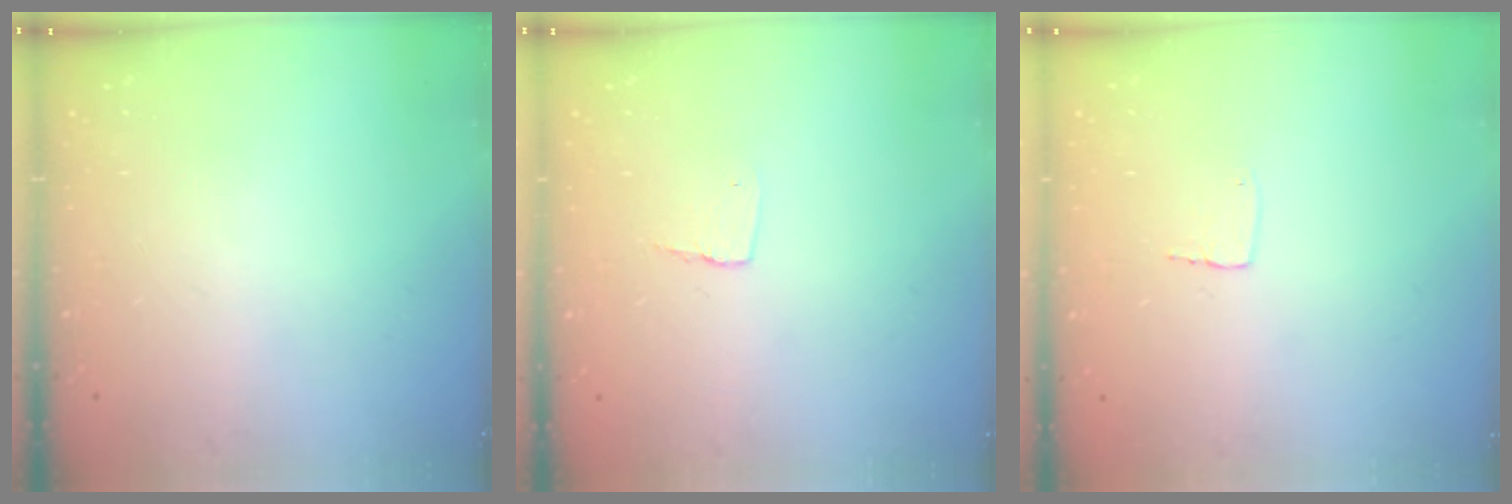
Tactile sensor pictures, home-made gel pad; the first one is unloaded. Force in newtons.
{"total": 4.1, "press": 4.1, "slide": 0.2}
{"total": 2.7, "press": 2.7, "slide": 0.1}